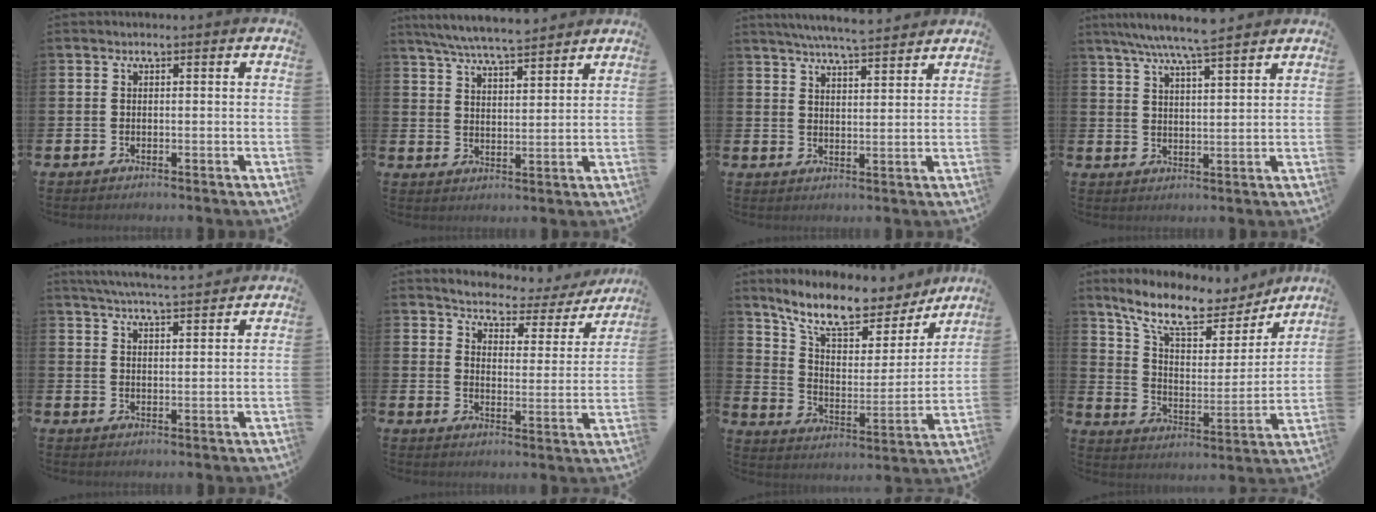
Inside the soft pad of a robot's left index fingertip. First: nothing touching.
{"total": 6.5, "force": [6.3, 0.4, 1.8], "torque": [-0.060, -0.029, 0.113]}
{"total": 5.8, "force": [5.6, -0.1, 1.2], "torque": [-0.036, -0.030, 0.100]}
{"total": 7.1, "force": [6.6, 0.1, 2.7], "torque": [-0.067, -0.026, 0.117]}
{"total": 5.3, "force": [5.2, -0.1, 1.1], "torque": [-0.033, -0.027, 0.092]}
{"total": 3.7, "force": [3.6, 1.0, 0.4], "torque": [-0.036, -0.034, 0.054]}
{"total": 11.4, "force": [9.8, 3.5, 4.7], "torque": [-0.126, -0.061, 0.170]}
{"total": 11.7, "force": [9.7, 3.8, 5.3], "torque": [-0.134, -0.057, 0.168]}